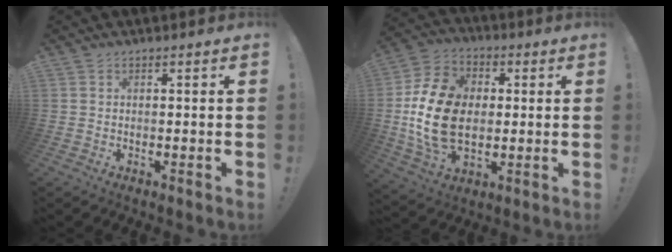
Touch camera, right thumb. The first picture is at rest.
{"total": 20.1, "force": [-0.3, 14.5, 13.9], "torque": [-0.259, 0.014, 0.002]}